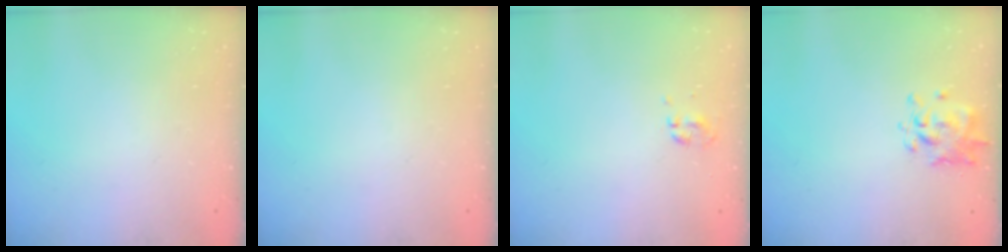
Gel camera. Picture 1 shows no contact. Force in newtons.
{"total": 0.0}
{"total": 0.0}
{"total": 1.3, "press": 1.2, "slide": 0.4}